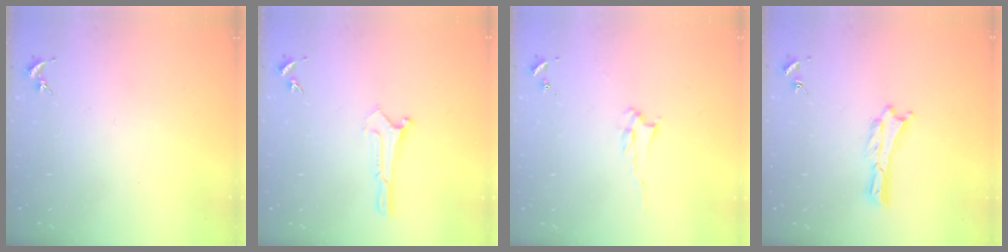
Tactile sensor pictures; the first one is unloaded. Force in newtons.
{"total": 0.0}
{"total": 2.0, "press": 1.9, "slide": 0.3}
{"total": 0.0}